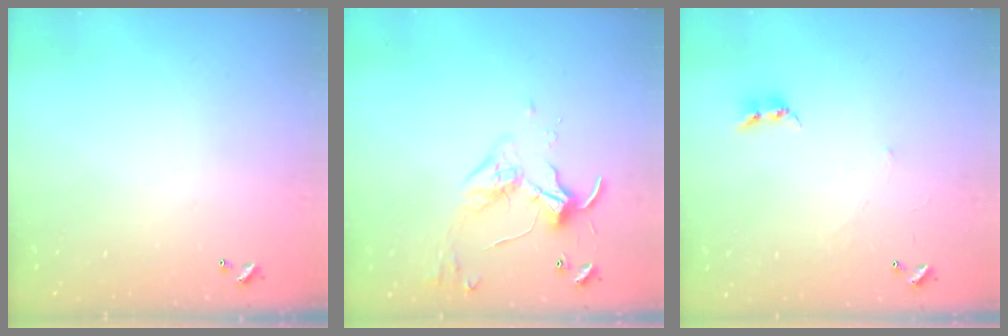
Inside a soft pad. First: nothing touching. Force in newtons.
{"total": 3.6, "press": 3.5, "slide": 0.7}
{"total": 2.4, "press": 2.4, "slide": 0.2}